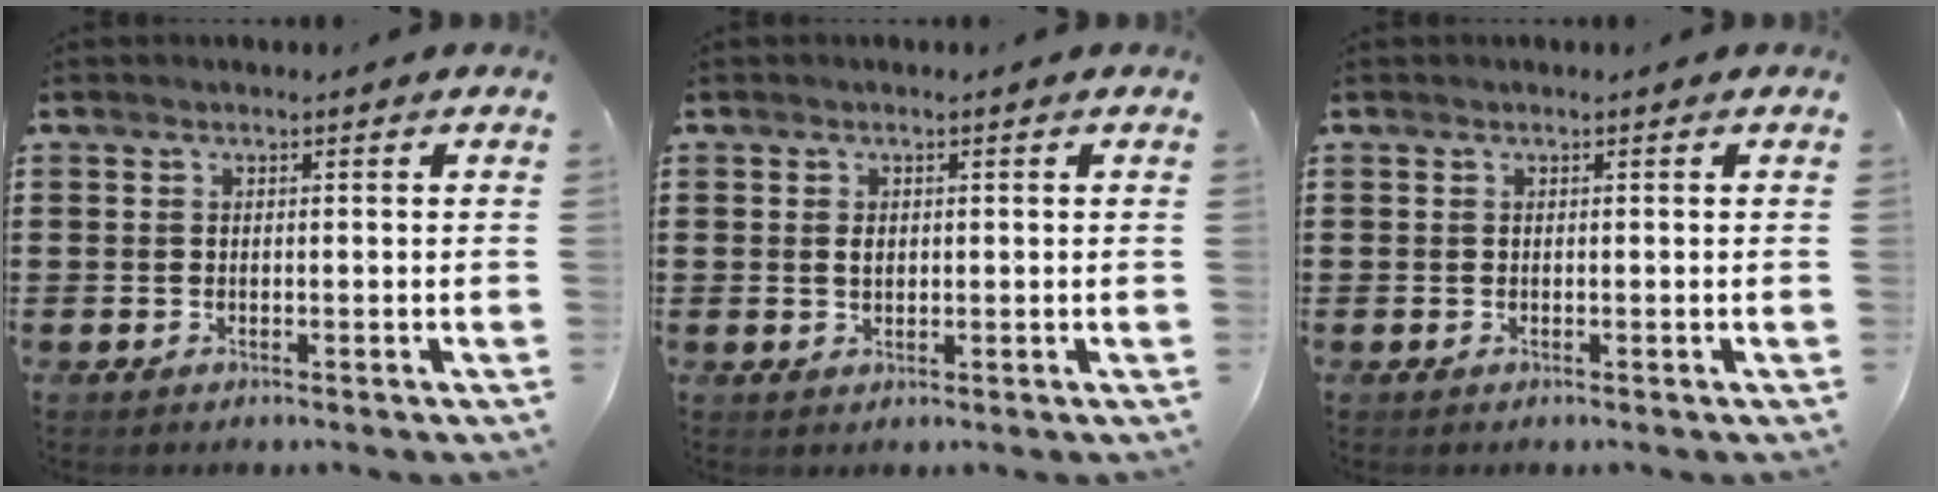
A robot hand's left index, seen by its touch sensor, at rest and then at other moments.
{"total": 1.5, "force": [0.4, 0.9, 1.1], "torque": [-0.026, 0.006, 0.006]}
{"total": 0.0}